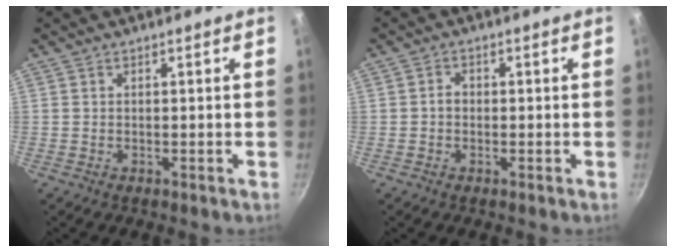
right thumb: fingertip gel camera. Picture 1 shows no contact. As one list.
[{"total": 1.6, "force": [-0.3, 1.3, 0.9], "torque": [-0.013, 0.010, -0.007]}]